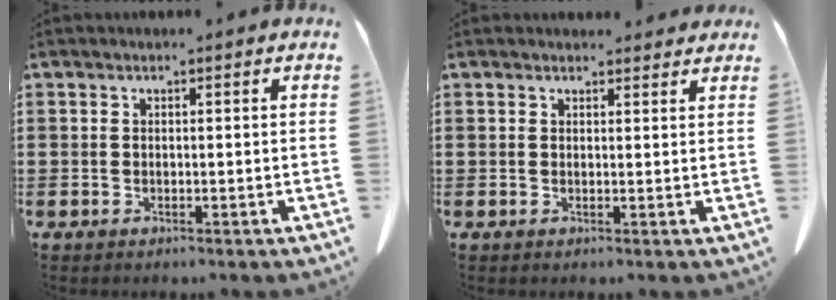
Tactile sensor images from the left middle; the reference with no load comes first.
{"total": 1.8, "force": [1.6, 0.6, 0.2], "torque": [-0.001, -0.002, 0.030]}